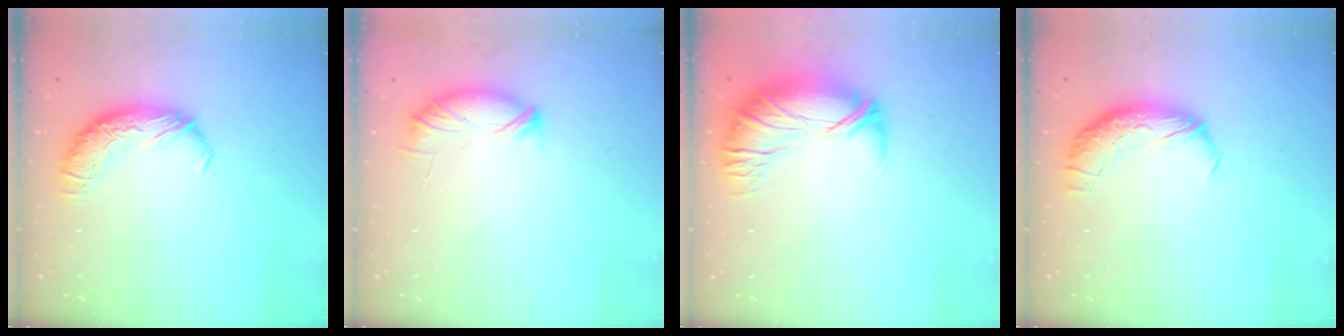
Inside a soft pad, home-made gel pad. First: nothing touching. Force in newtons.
{"total": 5.3, "press": 5.3, "slide": 0.6}
{"total": 2.5, "press": 0.1, "slide": 2.5}
{"total": 2.4, "press": 1.1, "slide": 2.1}